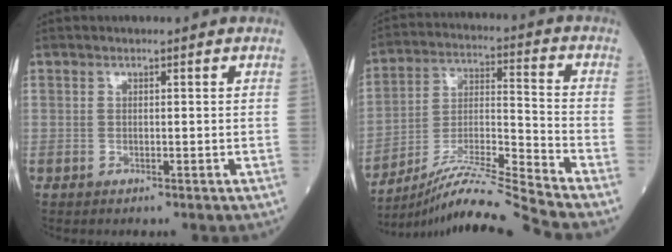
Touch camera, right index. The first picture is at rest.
{"total": 14.6, "force": [-13.2, -3.6, 5.0], "torque": [-0.084, 0.002, -0.238]}